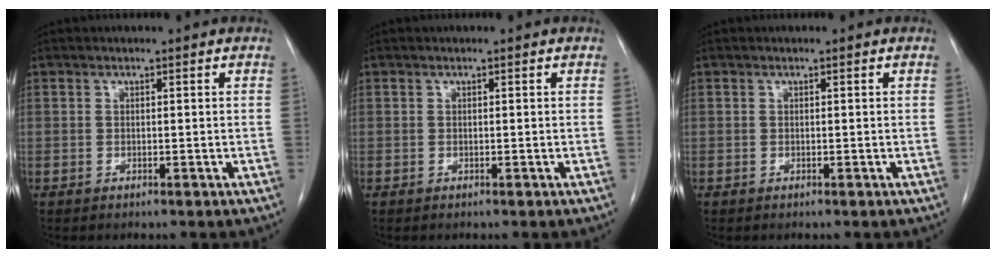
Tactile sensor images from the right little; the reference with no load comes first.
{"total": 0.0}
{"total": 0.0}